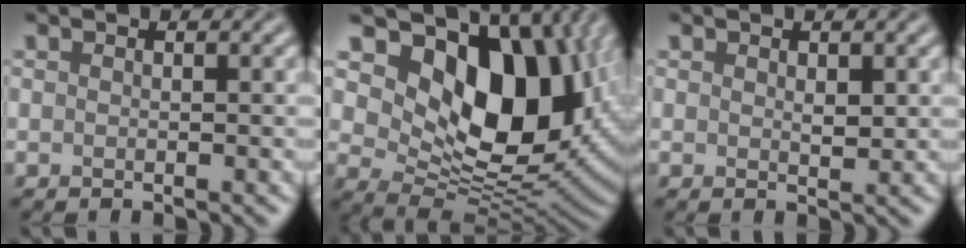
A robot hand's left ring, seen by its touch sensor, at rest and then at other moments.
{"total": 14.0, "force": [4.2, 8.9, 10.0], "torque": [-0.139, -0.013, 0.078]}
{"total": 1.2, "force": [0.5, 0.6, 0.9], "torque": [-0.013, -0.005, 0.011]}